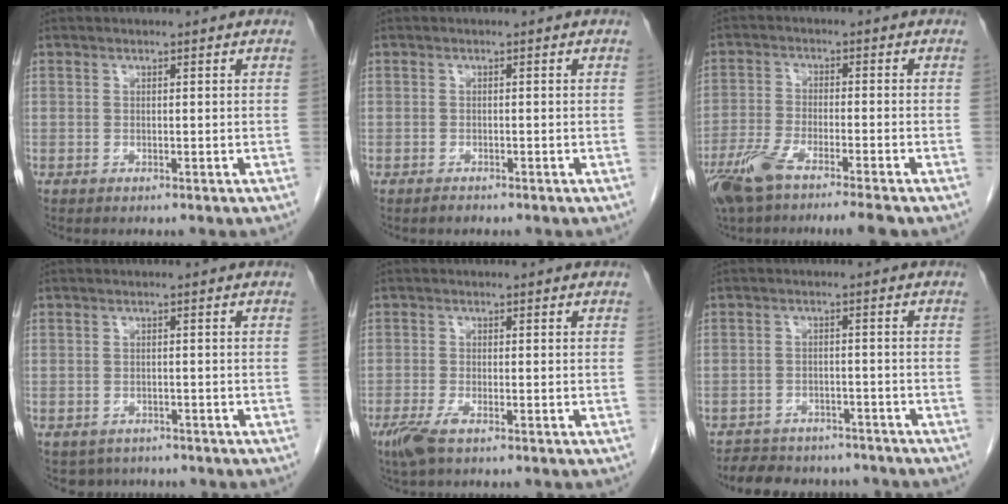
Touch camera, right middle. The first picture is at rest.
{"total": 0.8, "force": [-0.7, 0.3, 0.2], "torque": [-0.004, 0.000, -0.011]}
{"total": 9.7, "force": [-7.3, 0.5, 6.4], "torque": [-0.114, -0.018, -0.125]}
{"total": 3.4, "force": [-2.8, 1.9, 0.0], "torque": [0.002, 0.002, -0.041]}
{"total": 3.9, "force": [-2.5, 0.7, 2.9], "torque": [-0.066, -0.010, -0.049]}
{"total": 10.3, "force": [-9.2, 4.1, 2.2], "torque": [-0.035, 0.010, -0.118]}